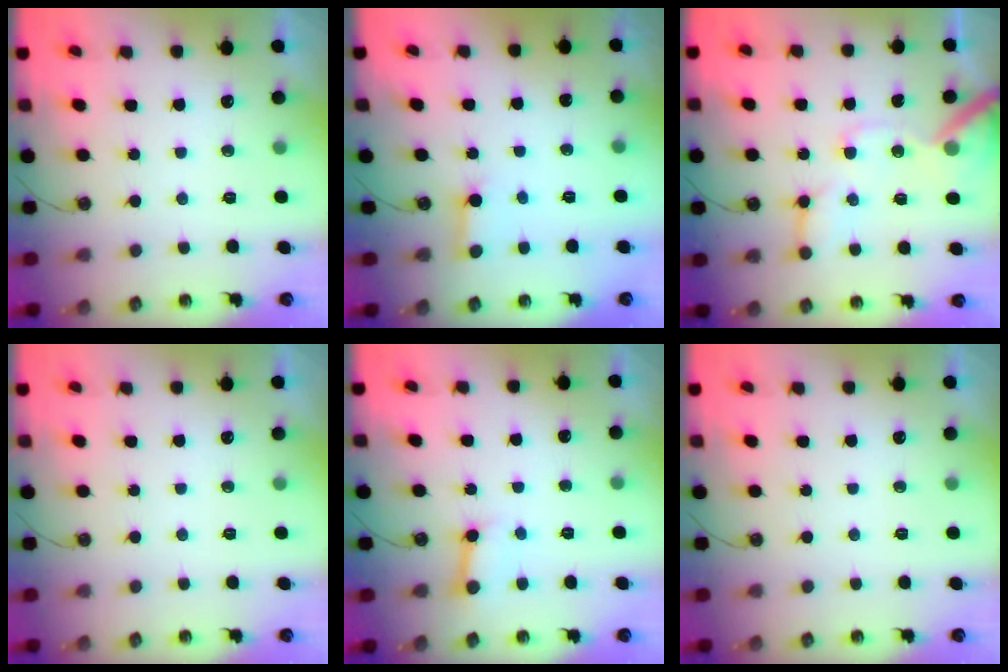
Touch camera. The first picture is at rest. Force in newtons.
{"total": 2.8, "press": 2.8, "slide": 0.3}
{"total": 13.2, "press": 13.1, "slide": 1.9}
{"total": 0.0}
{"total": 3.9, "press": 3.8, "slide": 0.4}
{"total": 0.0}